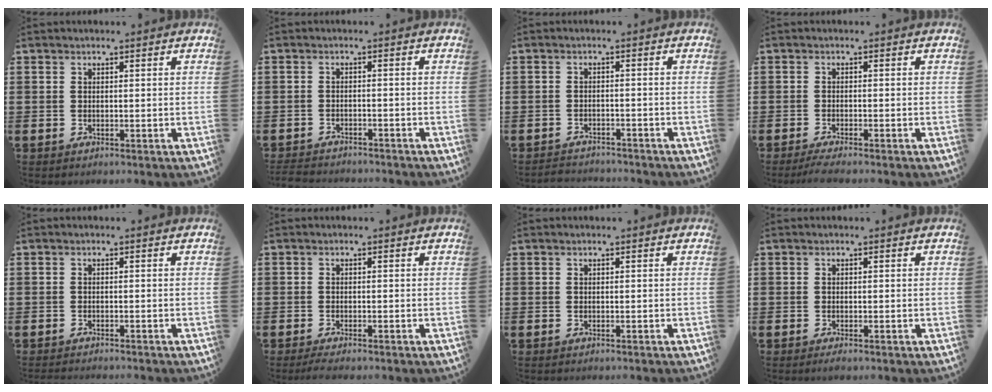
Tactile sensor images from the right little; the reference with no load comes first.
{"total": 2.1, "force": [-2.1, 0.1, 0.1], "torque": [-0.004, 0.002, -0.045]}
{"total": 1.8, "force": [-1.8, 0.0, -0.2], "torque": [-0.002, 0.003, -0.041]}
{"total": 1.5, "force": [-1.1, 0.0, 1.0], "torque": [-0.016, -0.001, -0.021]}
{"total": 0.7, "force": [-0.7, -0.1, 0.0], "torque": [0.000, -0.001, -0.015]}
{"total": 1.1, "force": [-0.8, 0.1, 0.7], "torque": [-0.013, -0.002, -0.015]}
{"total": 0.0}
{"total": 0.5, "force": [-0.3, 0.1, 0.4], "torque": [-0.008, -0.002, -0.006]}